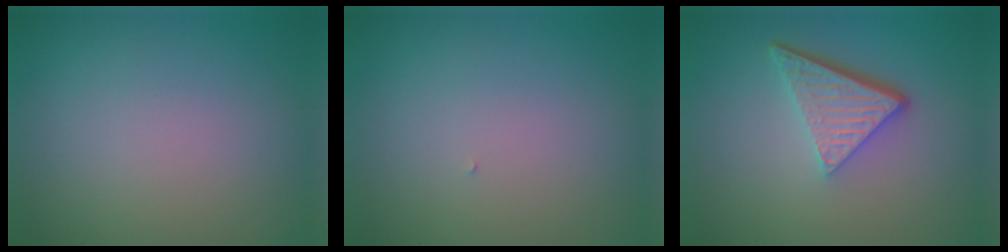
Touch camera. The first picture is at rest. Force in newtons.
{"total": 0.0}
{"total": 5.1, "press": 3.6, "slide": 3.7}